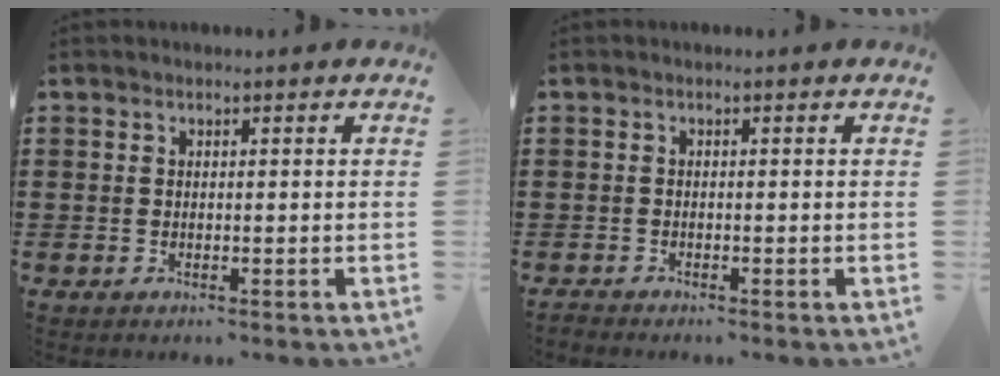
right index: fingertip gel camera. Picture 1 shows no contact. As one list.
[{"total": 0.7, "force": [-0.7, 0.0, 0.0], "torque": [-0.001, -0.001, -0.014]}]